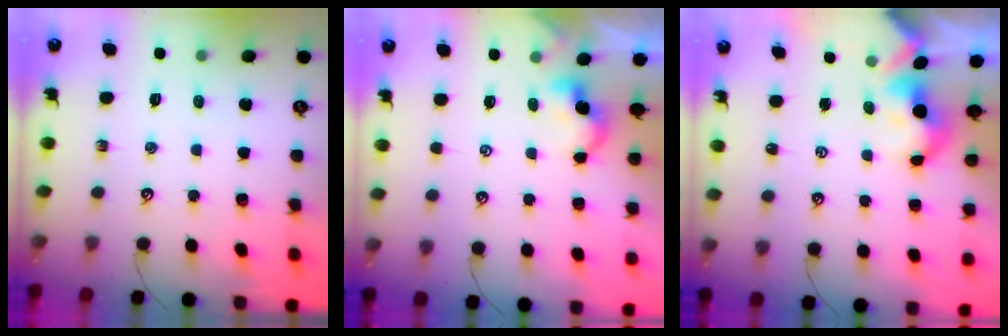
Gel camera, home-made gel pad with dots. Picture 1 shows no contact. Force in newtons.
{"total": 1.8, "press": 1.7, "slide": 0.2}
{"total": 1.7, "press": 1.7, "slide": 0.2}